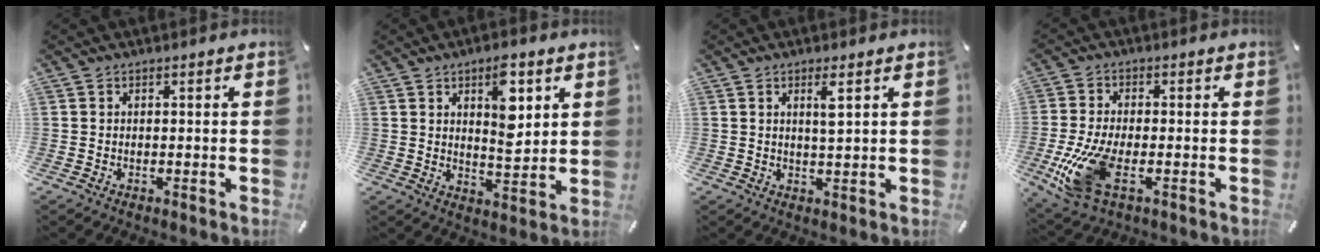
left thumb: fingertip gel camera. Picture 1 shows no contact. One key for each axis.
{"total": 9.4, "fx": 4.4, "fy": 4.5, "fz": 7.0, "tx": -0.090, "ty": -0.024, "tz": 0.067}
{"total": 3.5, "fx": 1.5, "fy": 0.3, "fz": 3.1, "tx": -0.058, "ty": -0.004, "tz": 0.021}
{"total": 13.2, "fx": -3.5, "fy": 6.5, "fz": 10.9, "tx": -0.244, "ty": -0.016, "tz": -0.058}